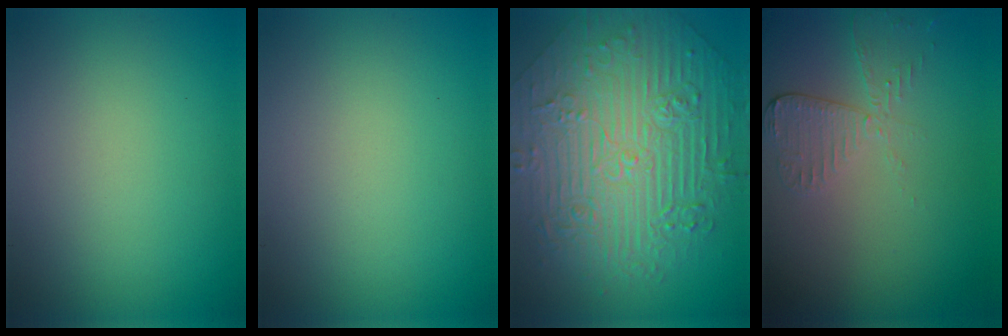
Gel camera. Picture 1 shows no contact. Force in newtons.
{"total": 0.0}
{"total": 11.1, "press": 7.5, "slide": 8.2}
{"total": 2.0, "press": 1.9, "slide": 0.6}